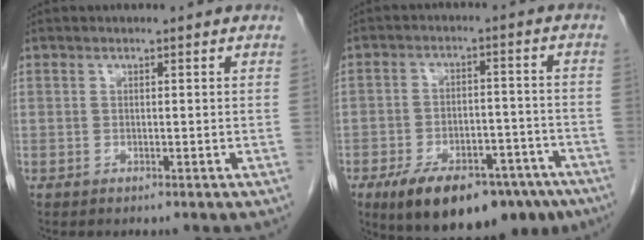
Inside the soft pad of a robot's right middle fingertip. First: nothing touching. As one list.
[{"total": 18.6, "force": [-12.7, 7.9, 11.1], "torque": [-0.151, 0.009, -0.184]}]